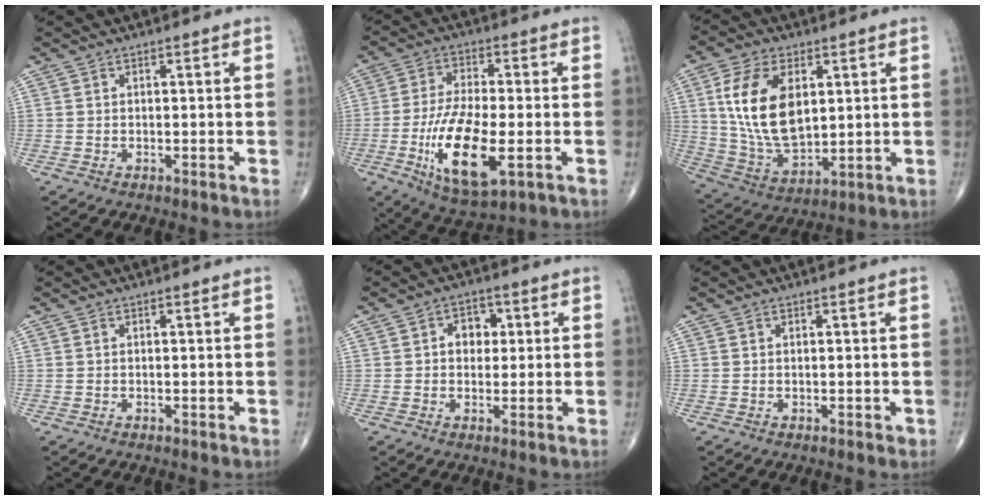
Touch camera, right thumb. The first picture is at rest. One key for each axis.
{"total": 15.2, "fx": -4.2, "fy": 5.5, "fz": 13.5, "tx": -0.260, "ty": -0.005, "tz": -0.068}
{"total": 16.5, "fx": 3.8, "fy": 9.4, "fz": 13.0, "tx": -0.237, "ty": -0.015, "tz": 0.083}
{"total": 0.0}
{"total": 4.6, "fx": 0.8, "fy": 3.6, "fz": 2.8, "tx": -0.011, "ty": 0.005, "tz": 0.006}
{"total": 0.0}